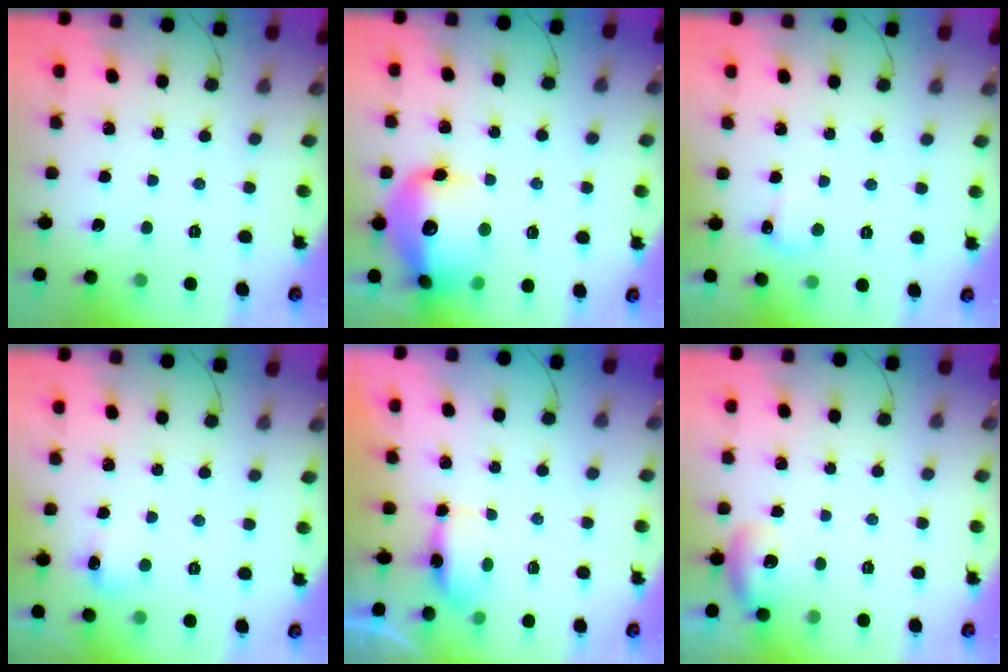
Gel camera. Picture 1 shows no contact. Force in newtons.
{"total": 18.5, "press": 18.3, "slide": 2.8}
{"total": 6.0, "press": 5.9, "slide": 1.3}
{"total": 5.7, "press": 5.5, "slide": 1.6}
{"total": 4.4, "press": 4.2, "slide": 1.1}
{"total": 9.9, "press": 8.4, "slide": 5.2}